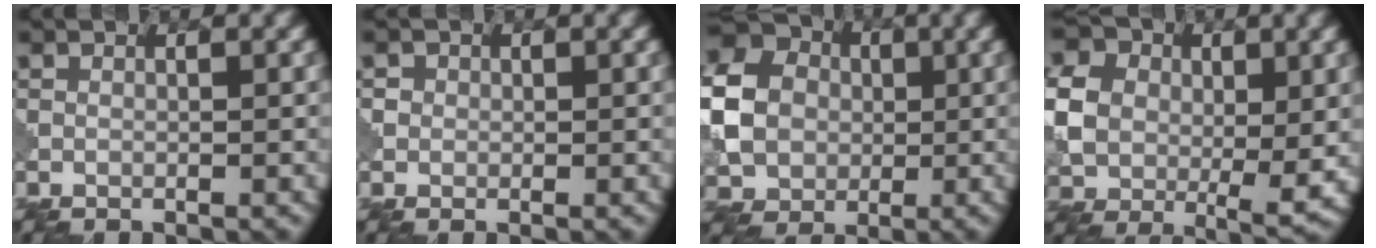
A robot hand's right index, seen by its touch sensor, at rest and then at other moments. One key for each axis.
{"total": 1.2, "fx": 0.2, "fy": 1.1, "fz": -0.1, "tx": 0.005, "ty": -0.001, "tz": 0.006}
{"total": 7.3, "fx": -0.3, "fy": 6.5, "fz": 3.2, "tx": -0.098, "ty": 0.002, "tz": -0.006}
{"total": 7.8, "fx": 0.8, "fy": 6.1, "fz": 4.8, "tx": -0.120, "ty": -0.014, "tz": 0.023}